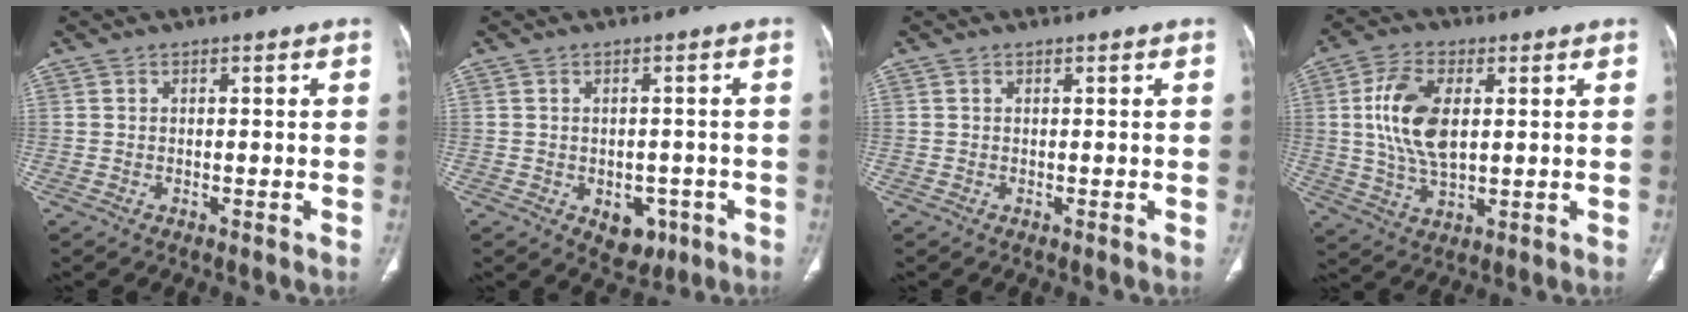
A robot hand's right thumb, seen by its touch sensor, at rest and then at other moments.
{"total": 5.7, "force": [-2.3, 4.0, 3.4], "torque": [-0.017, 0.012, -0.018]}
{"total": 0.0}
{"total": 12.3, "force": [2.1, 6.6, 10.2], "torque": [-0.203, -0.003, 0.042]}